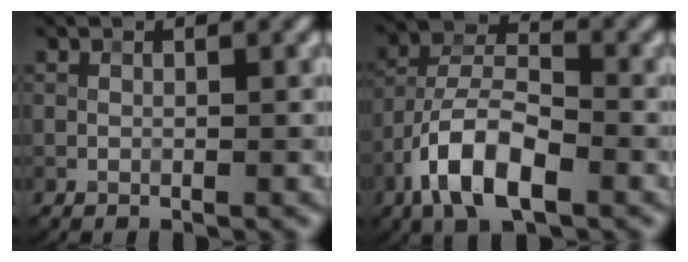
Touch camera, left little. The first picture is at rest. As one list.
[{"total": 7.9, "force": [-3.9, 3.4, 6.0], "torque": [-0.105, 0.008, -0.082]}]